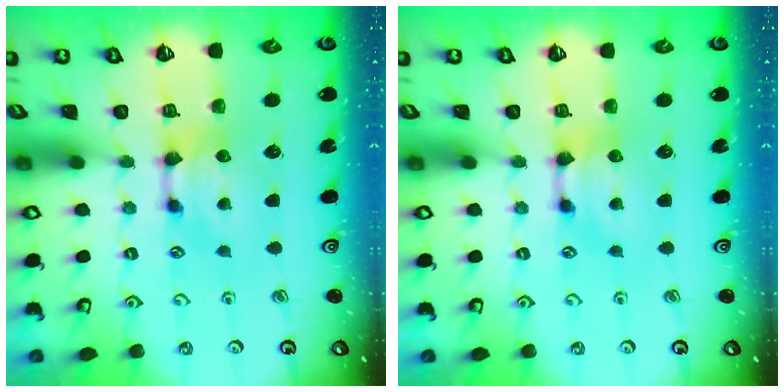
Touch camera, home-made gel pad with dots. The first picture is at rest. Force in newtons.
{"total": 0.0}